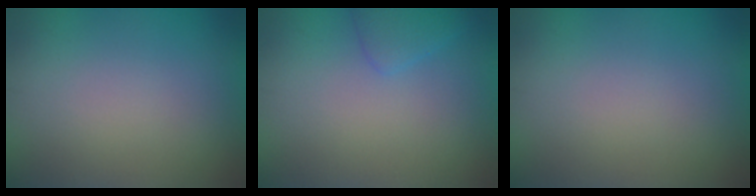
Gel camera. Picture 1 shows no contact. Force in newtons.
{"total": 1.6, "press": 1.6, "slide": 0.1}
{"total": 0.0}